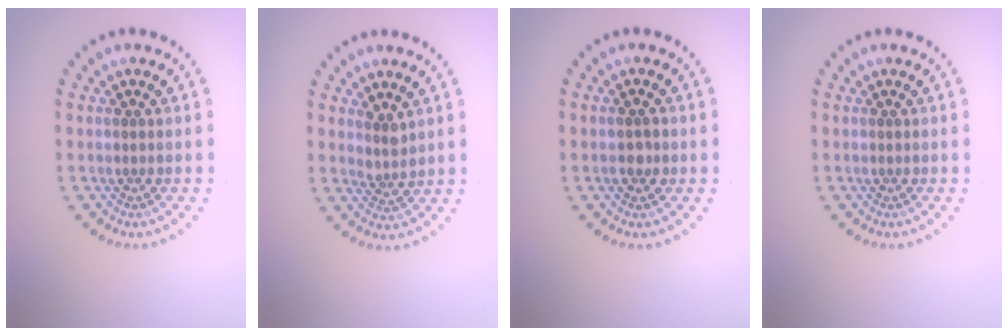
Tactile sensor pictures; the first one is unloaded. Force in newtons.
{"total": 1.8, "press": 1.3, "slide": 1.2}
{"total": 1.5, "press": 1.5, "slide": 0.1}
{"total": 0.0}